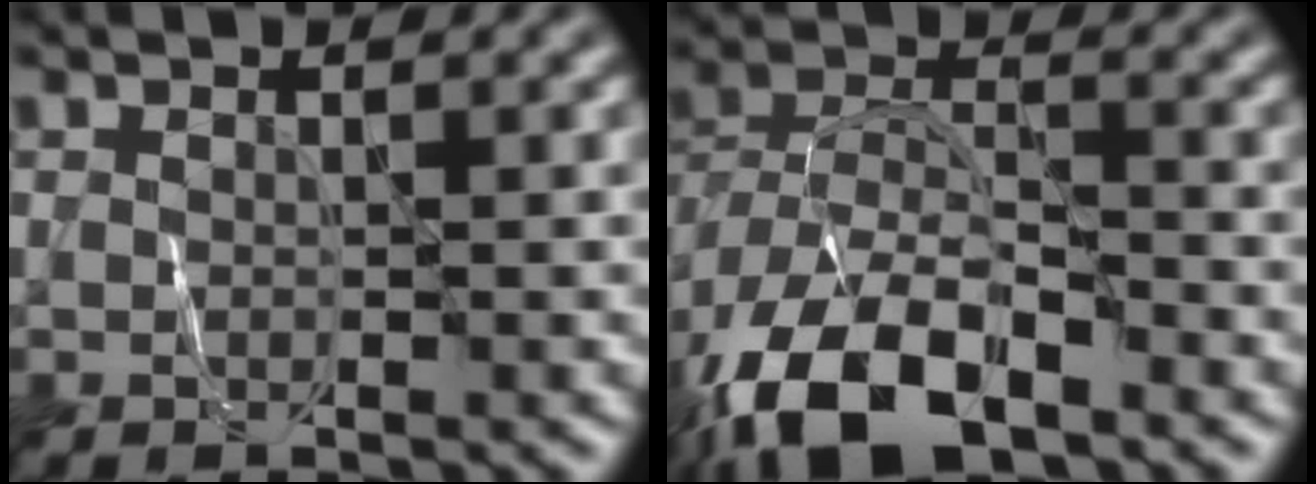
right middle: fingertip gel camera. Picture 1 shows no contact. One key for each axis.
{"total": 12.3, "fx": -7.5, "fy": 5.4, "fz": 8.1, "tx": -0.164, "ty": -0.011, "tz": -0.144}